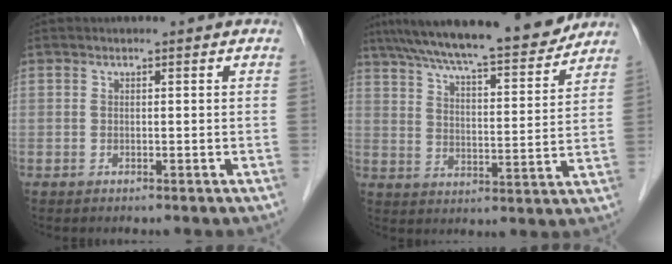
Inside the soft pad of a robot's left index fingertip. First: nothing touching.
{"total": 18.3, "force": [16.0, 2.2, 8.7], "torque": [-0.142, 0.009, 0.232]}